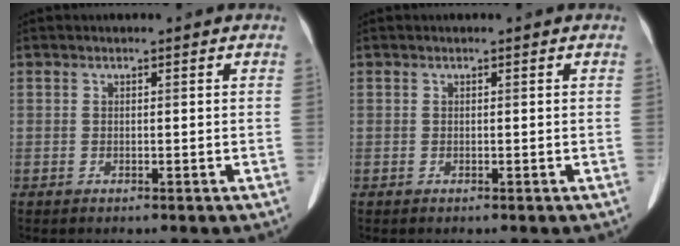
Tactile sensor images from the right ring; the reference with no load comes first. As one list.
[{"total": 0.0}]